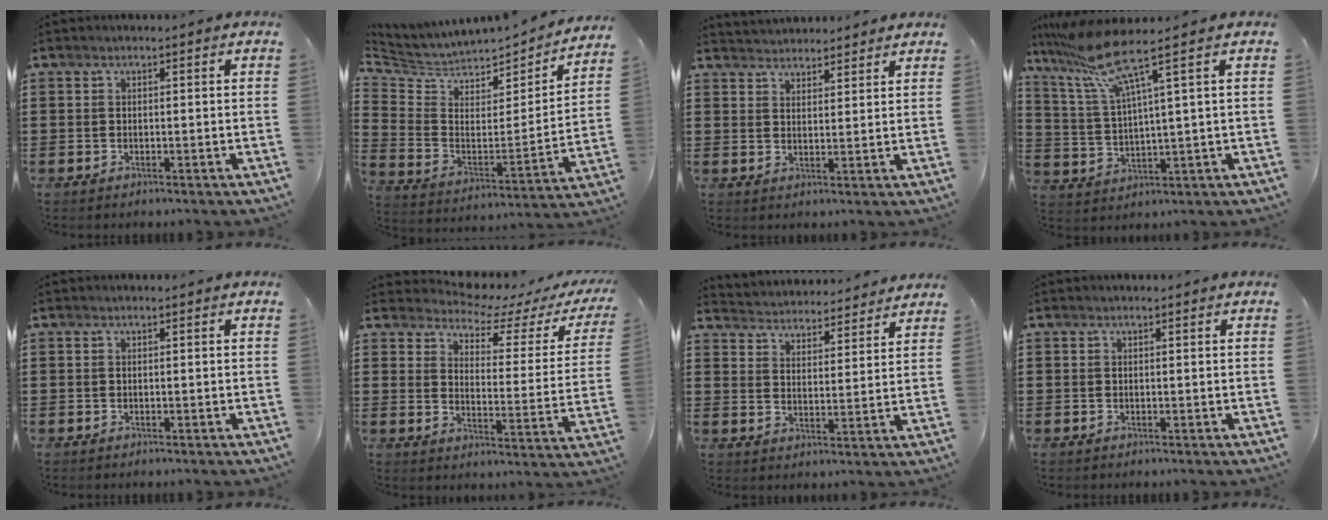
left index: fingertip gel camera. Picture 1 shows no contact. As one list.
[{"total": 4.1, "force": [3.7, 1.8, 0.2], "torque": [-0.038, -0.043, 0.060]}, {"total": 2.9, "force": [2.8, 0.3, -0.5], "torque": [0.001, -0.008, 0.054]}, {"total": 9.0, "force": [5.5, 0.6, 7.1], "torque": [-0.179, -0.031, 0.088]}, {"total": 0.0}, {"total": 4.5, "force": [4.3, 0.9, 1.2], "torque": [-0.045, -0.032, 0.068]}, {"total": 3.8, "force": [3.7, 0.1, -0.7], "torque": [-0.009, -0.032, 0.060]}, {"total": 0.0}]